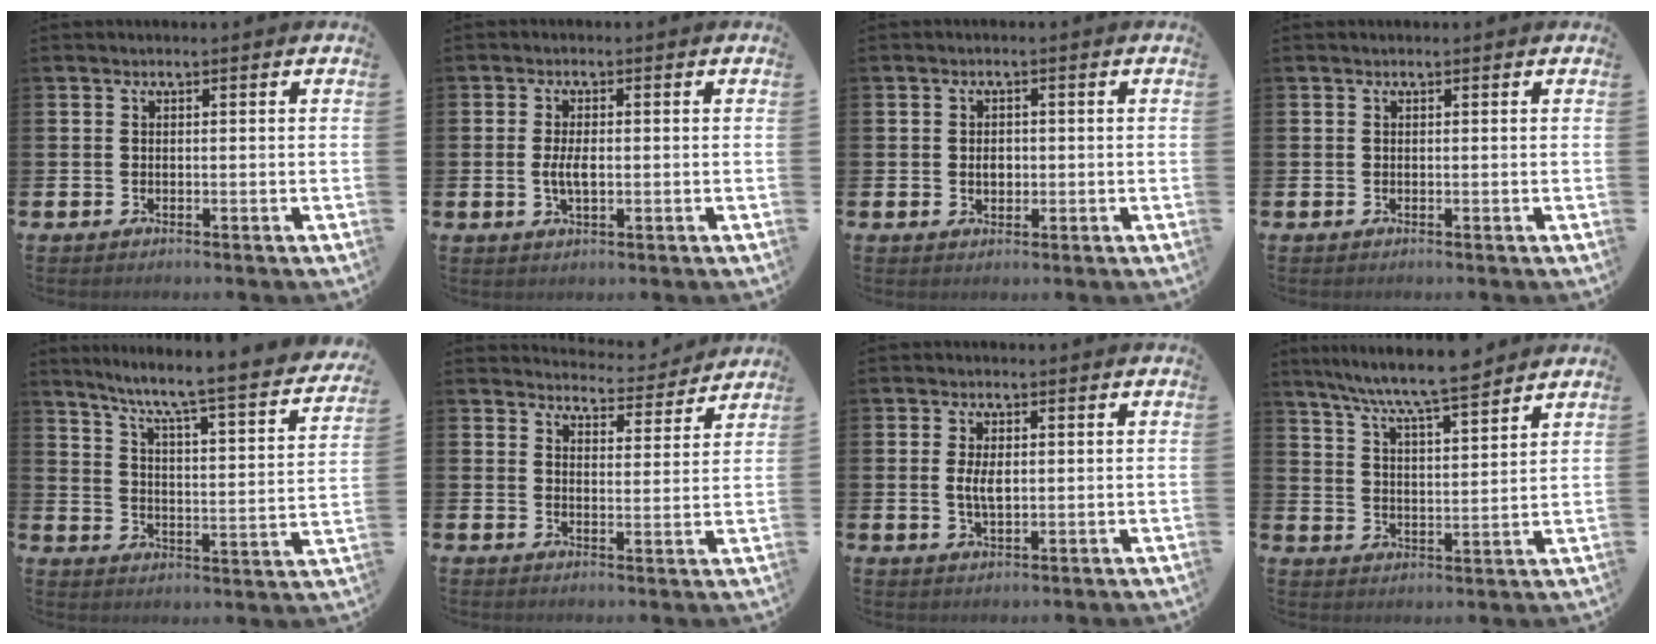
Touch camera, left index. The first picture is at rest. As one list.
[{"total": 3.1, "force": [-0.2, 1.3, 2.8], "torque": [-0.044, -0.001, -0.007]}, {"total": 2.0, "force": [-0.1, 1.5, 1.3], "torque": [-0.010, 0.001, -0.007]}, {"total": 0.0}, {"total": 6.2, "force": [5.4, 0.1, 3.1], "torque": [-0.081, -0.054, 0.081]}, {"total": 4.4, "force": [4.3, 0.7, 0.1], "torque": [-0.008, -0.037, 0.072]}, {"total": 3.5, "force": [0.4, 1.7, 3.0], "torque": [-0.053, 0.003, 0.003]}, {"total": 8.0, "force": [7.6, 0.1, 2.5], "torque": [-0.080, -0.044, 0.135]}]